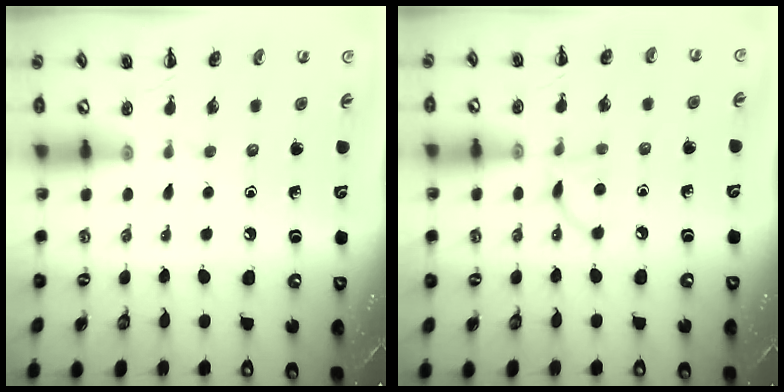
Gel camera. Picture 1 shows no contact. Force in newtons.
{"total": 5.3, "press": 5.2, "slide": 1.1}